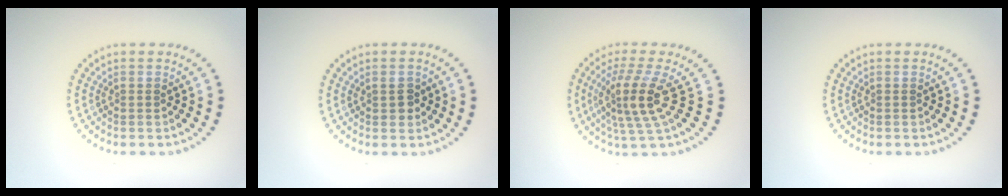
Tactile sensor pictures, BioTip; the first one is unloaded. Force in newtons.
{"total": 1.5, "press": 1.5, "slide": 0.3}
{"total": 4.4, "press": 3.4, "slide": 2.9}
{"total": 0.0}